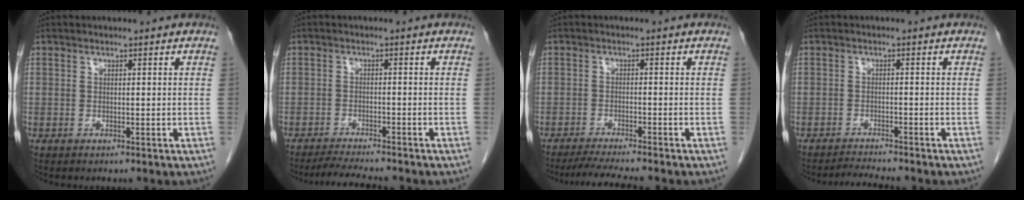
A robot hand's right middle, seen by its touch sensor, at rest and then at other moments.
{"total": 6.1, "force": [-5.6, -0.2, 2.3], "torque": [-0.036, -0.018, -0.092]}
{"total": 6.6, "force": [-5.9, -0.7, 2.8], "torque": [-0.041, -0.019, -0.098]}
{"total": 3.3, "force": [-3.1, -0.8, 0.5], "torque": [-0.014, -0.018, -0.052]}